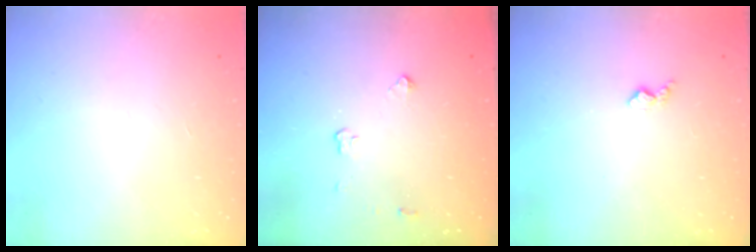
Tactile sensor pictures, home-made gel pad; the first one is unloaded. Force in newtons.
{"total": 2.9, "press": 2.9, "slide": 0.5}
{"total": 2.9, "press": 2.9, "slide": 0.5}